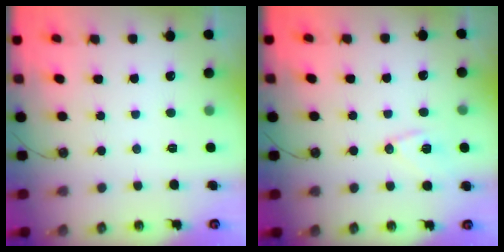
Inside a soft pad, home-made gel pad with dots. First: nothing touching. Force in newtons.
{"total": 9.9, "press": 9.9, "slide": 1.0}